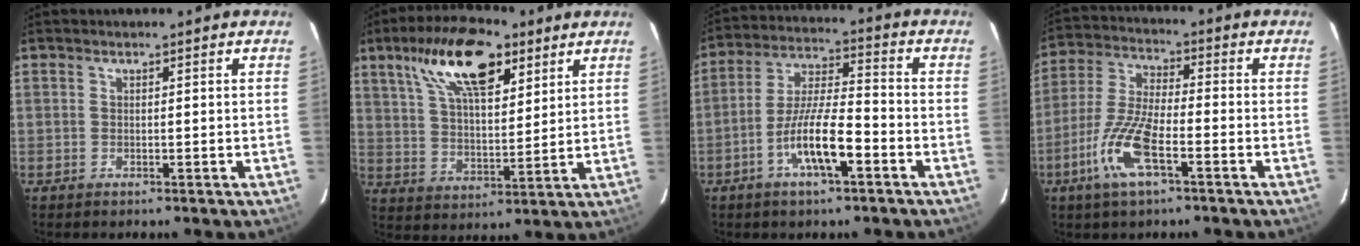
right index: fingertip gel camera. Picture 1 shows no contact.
{"total": 16.1, "force": [9.2, 6.4, 11.5], "torque": [-0.206, 0.026, 0.162]}
{"total": 10.7, "force": [-5.0, 2.2, 9.2], "torque": [-0.184, 0.000, -0.092]}
{"total": 11.5, "force": [-5.4, 3.1, 9.6], "torque": [-0.210, -0.005, -0.110]}